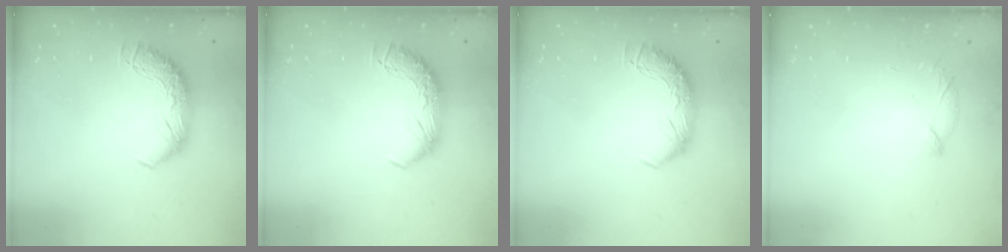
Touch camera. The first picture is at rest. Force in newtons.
{"total": 0.0}
{"total": 0.0}
{"total": 6.5, "press": 6.5, "slide": 0.8}